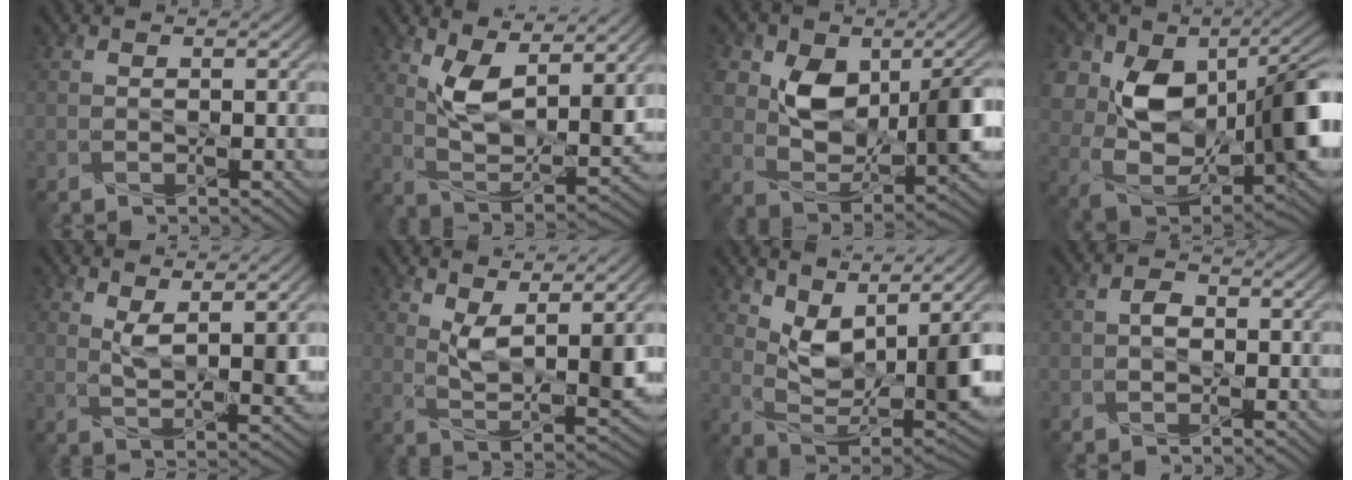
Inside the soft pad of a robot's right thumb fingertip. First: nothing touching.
{"total": 9.4, "force": [4.3, 4.1, 7.3], "torque": [-0.146, -0.013, 0.087]}
{"total": 10.2, "force": [1.9, 6.9, 7.3], "torque": [-0.125, -0.011, 0.037]}
{"total": 16.9, "force": [1.9, 11.5, 12.2], "torque": [-0.188, -0.020, 0.046]}
{"total": 4.9, "force": [2.5, 1.4, 4.0], "torque": [-0.081, -0.010, 0.052]}
{"total": 7.6, "force": [3.7, 2.5, 6.1], "torque": [-0.118, -0.009, 0.077]}
{"total": 9.6, "force": [4.8, 3.9, 7.4], "torque": [-0.142, -0.007, 0.096]}
{"total": 1.4, "force": [-0.2, 1.0, 1.0], "torque": [-0.017, 0.001, -0.007]}